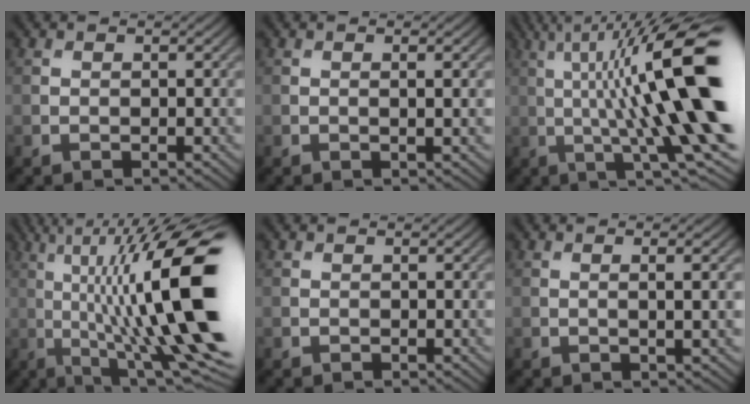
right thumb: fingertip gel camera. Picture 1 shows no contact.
{"total": 2.1, "force": [0.1, 0.5, 2.1], "torque": [-0.028, 0.005, 0.001]}
{"total": 18.1, "force": [1.7, 4.1, 17.5], "torque": [-0.273, 0.027, 0.044]}
{"total": 19.5, "force": [0.8, 5.1, 18.8], "torque": [-0.284, 0.030, 0.024]}
{"total": 0.0}
{"total": 3.3, "force": [0.2, 0.8, 3.2], "torque": [-0.048, 0.009, 0.001]}